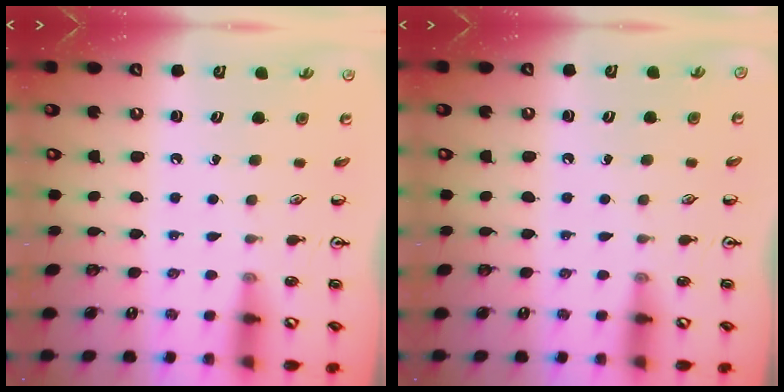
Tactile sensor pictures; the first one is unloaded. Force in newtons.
{"total": 0.0}